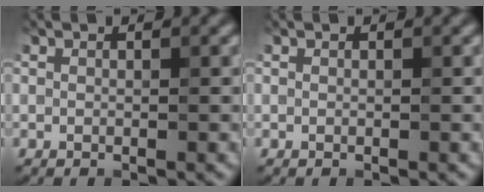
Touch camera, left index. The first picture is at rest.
{"total": 0.0}